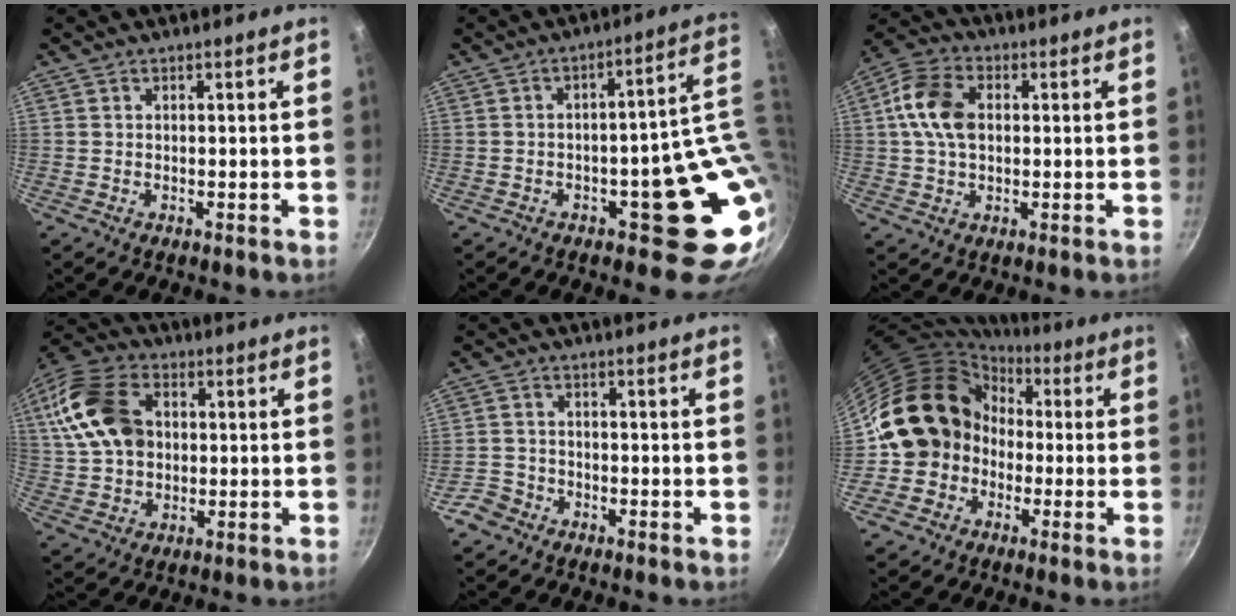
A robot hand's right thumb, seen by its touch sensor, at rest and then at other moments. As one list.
[{"total": 13.9, "force": [0.5, 6.2, 12.4], "torque": [-0.089, 0.010, 0.021]}, {"total": 10.6, "force": [1.4, 7.2, 7.7], "torque": [-0.134, 0.016, 0.013]}, {"total": 17.0, "force": [3.1, 12.1, 11.5], "torque": [-0.214, 0.019, 0.050]}, {"total": 3.8, "force": [-2.6, 2.7, 0.8], "torque": [-0.010, 0.033, -0.048]}, {"total": 15.0, "force": [-0.5, 13.4, 6.7], "torque": [-0.075, 0.052, -0.017]}]